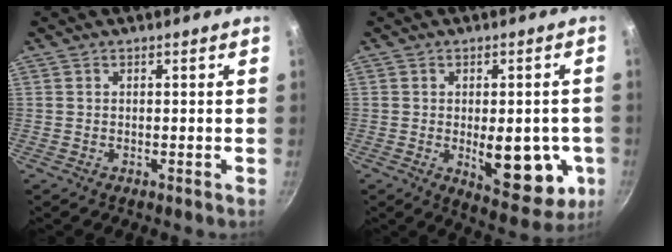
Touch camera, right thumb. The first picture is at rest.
{"total": 14.4, "force": [-2.6, 6.8, 12.4], "torque": [-0.125, -0.012, -0.024]}